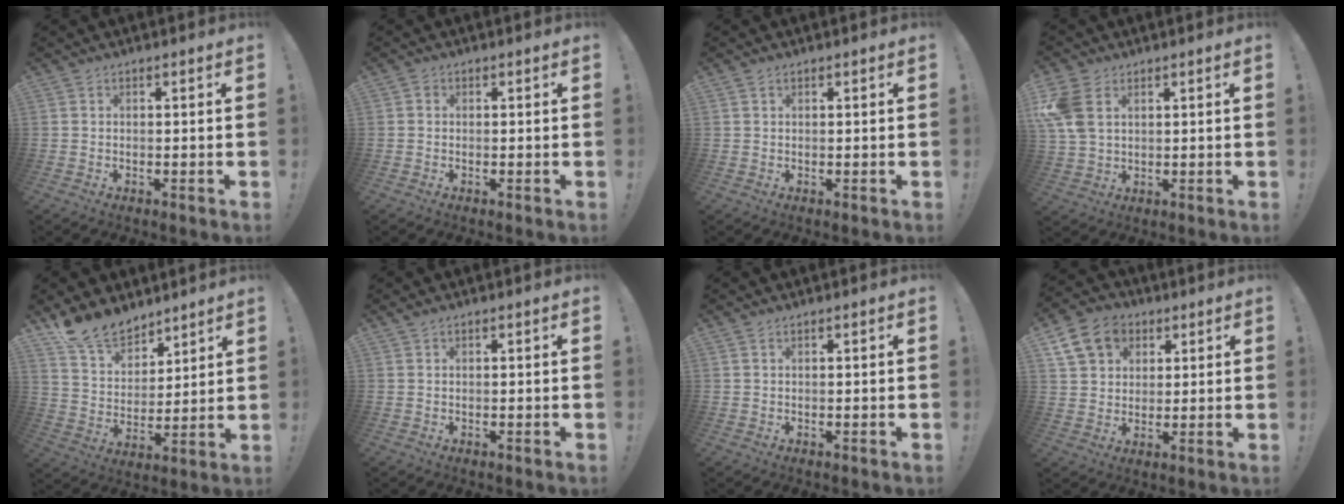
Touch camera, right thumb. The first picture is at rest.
{"total": 0.7, "force": [-0.2, 0.6, 0.2], "torque": [-0.006, 0.003, -0.003]}
{"total": 0.6, "force": [0.4, 0.3, 0.2], "torque": [0.003, -0.002, 0.007]}
{"total": 9.7, "force": [3.5, 6.6, 6.2], "torque": [-0.132, -0.008, 0.069]}
{"total": 14.1, "force": [11.7, 7.1, 3.5], "torque": [-0.076, -0.085, 0.226]}
{"total": 0.7, "force": [0.6, 0.0, 0.4], "torque": [-0.002, -0.003, 0.010]}
{"total": 0.5, "force": [0.4, 0.0, 0.4], "torque": [-0.012, 0.003, 0.008]}
{"total": 12.9, "force": [5.5, 10.0, 5.9], "torque": [-0.085, -0.018, 0.112]}